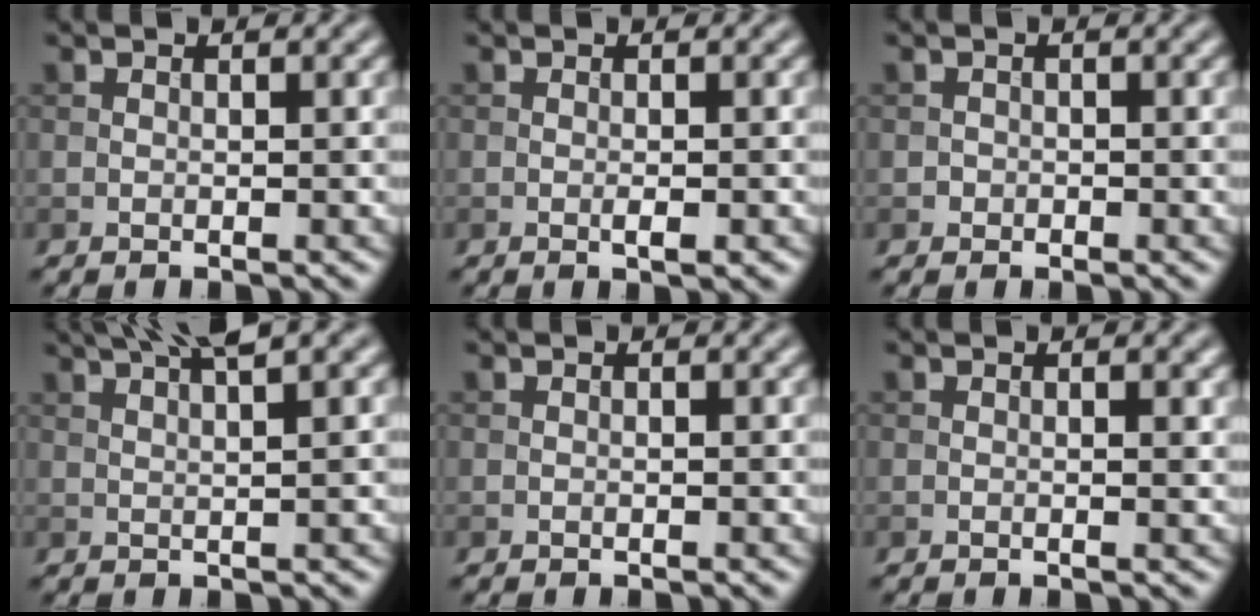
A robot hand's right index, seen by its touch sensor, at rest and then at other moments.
{"total": 1.2, "force": [-0.4, 0.2, 1.1], "torque": [-0.019, -0.003, -0.005]}
{"total": 0.7, "force": [-0.2, 0.7, 0.0], "torque": [0.004, -0.003, -0.004]}
{"total": 4.6, "force": [2.9, 0.7, 3.5], "torque": [-0.045, 0.010, 0.038]}
{"total": 0.0}
{"total": 0.6, "force": [0.1, 0.1, 0.6], "torque": [-0.009, -0.003, 0.001]}